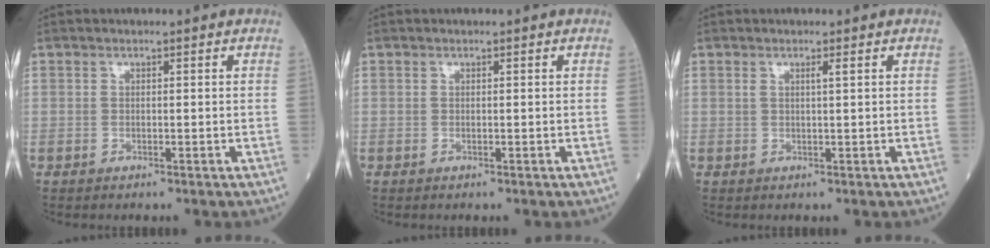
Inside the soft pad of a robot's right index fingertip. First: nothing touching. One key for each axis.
{"total": 0.0}
{"total": 0.9, "fx": 0.4, "fy": -0.2, "fz": 0.8, "tx": -0.021, "ty": 0.001, "tz": 0.008}